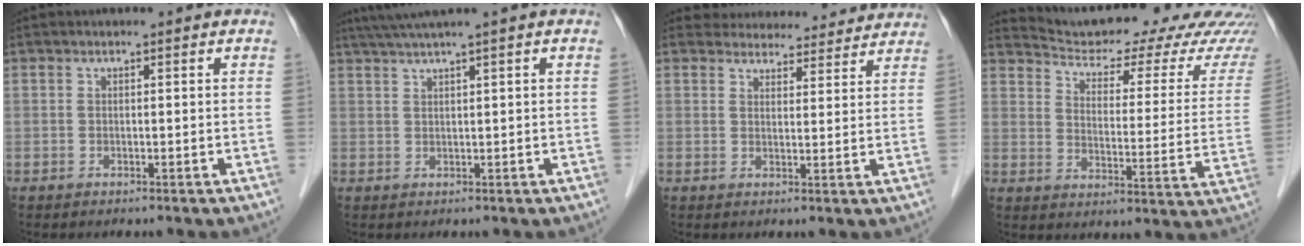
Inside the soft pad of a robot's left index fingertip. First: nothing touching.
{"total": 4.0, "force": [2.9, -1.2, 2.5], "torque": [-0.049, 0.014, 0.059]}
{"total": 13.0, "force": [12.4, 3.7, 1.5], "torque": [0.006, 0.005, 0.136]}
{"total": 21.5, "force": [20.3, 3.7, 5.8], "torque": [-0.062, -0.070, 0.245]}